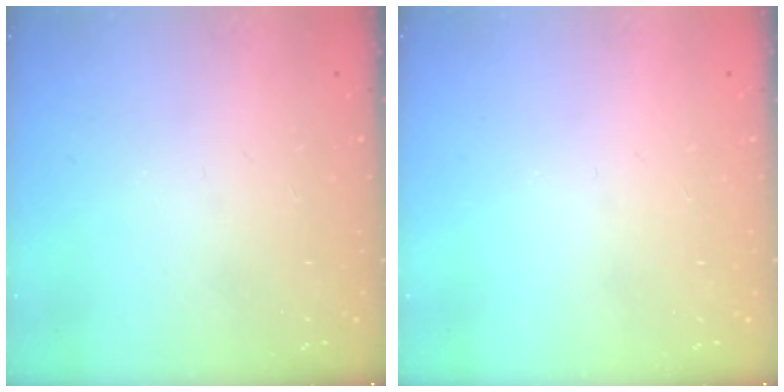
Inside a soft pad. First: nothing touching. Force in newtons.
{"total": 0.0}